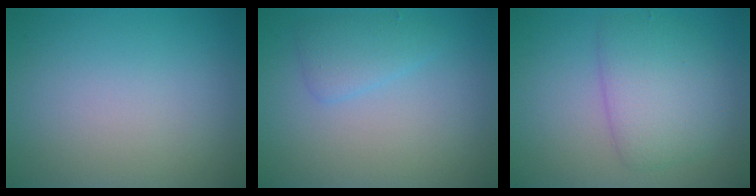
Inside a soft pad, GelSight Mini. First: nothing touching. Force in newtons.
{"total": 1.9, "press": 1.9, "slide": 0.0}
{"total": 4.4, "press": 4.4, "slide": 0.1}